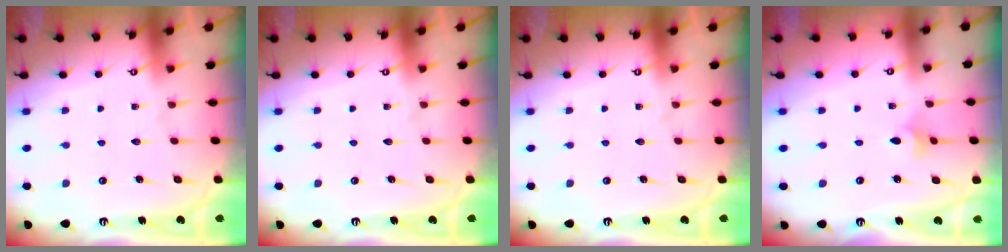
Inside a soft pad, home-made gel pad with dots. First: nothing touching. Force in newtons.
{"total": 0.0}
{"total": 0.0}
{"total": 3.2, "press": 3.1, "slide": 0.6}